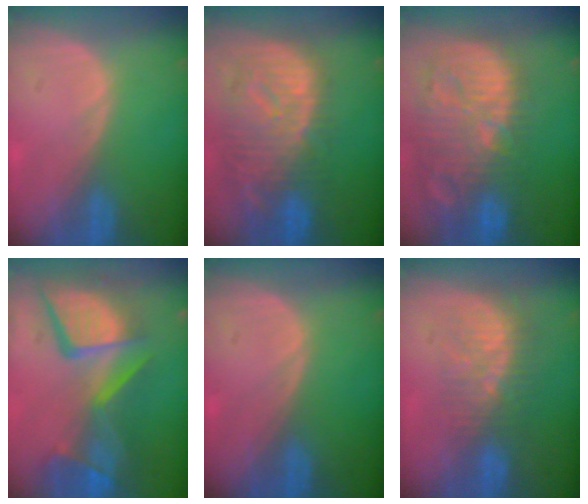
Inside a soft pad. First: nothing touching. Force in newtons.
{"total": 12.5, "press": 10.8, "slide": 6.3}
{"total": 14.6, "press": 12.6, "slide": 7.3}
{"total": 13.9, "press": 11.3, "slide": 8.0}
{"total": 0.0}
{"total": 7.6, "press": 7.1, "slide": 2.8}